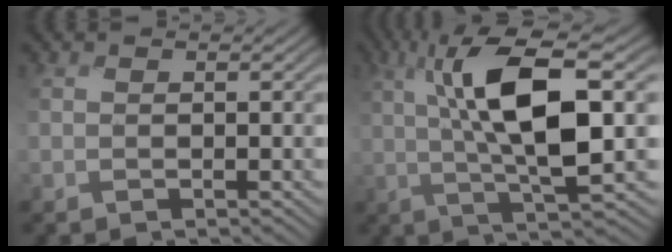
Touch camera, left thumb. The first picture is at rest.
{"total": 11.7, "force": [1.8, 2.9, 11.2], "torque": [-0.208, 0.009, 0.027]}